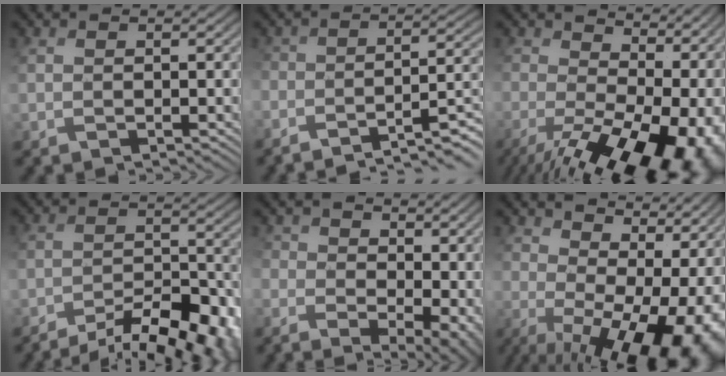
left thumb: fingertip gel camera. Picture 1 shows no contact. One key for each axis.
{"total": 7.8, "fx": -6.2, "fy": 1.8, "fz": 4.4, "tx": -0.068, "ty": -0.001, "tz": -0.096}
{"total": 18.1, "fx": -3.5, "fy": 10.7, "fz": 14.2, "tx": -0.194, "ty": -0.031, "tz": -0.017}
{"total": 12.7, "fx": -10.1, "fy": 4.1, "fz": 6.6, "tx": -0.110, "ty": -0.022, "tz": -0.141}
{"total": 11.1, "fx": -0.3, "fy": 7.6, "fz": 8.1, "tx": -0.171, "ty": -0.041, "tz": 0.023}
{"total": 17.8, "fx": 0.2, "fy": 10.6, "fz": 14.3, "tx": -0.158, "ty": -0.023, "tz": 0.048}